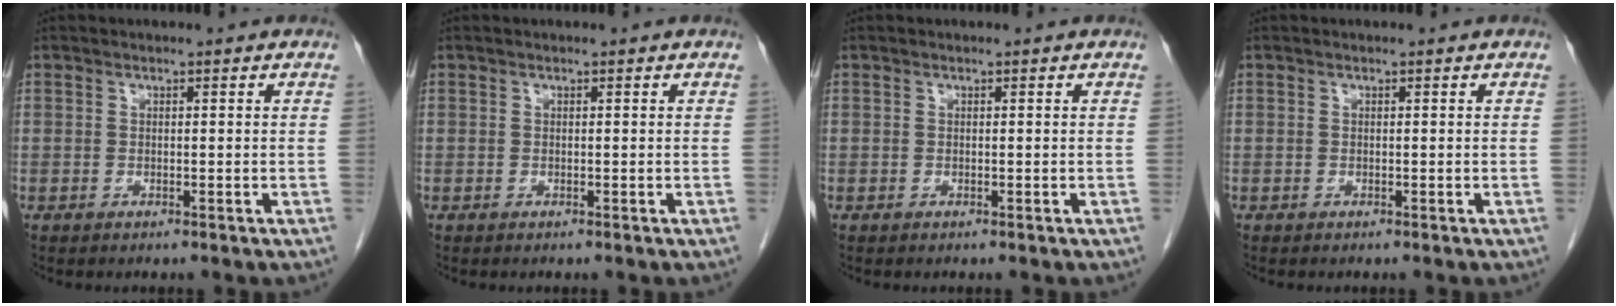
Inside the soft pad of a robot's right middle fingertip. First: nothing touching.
{"total": 0.0}
{"total": 0.0}
{"total": 0.0}